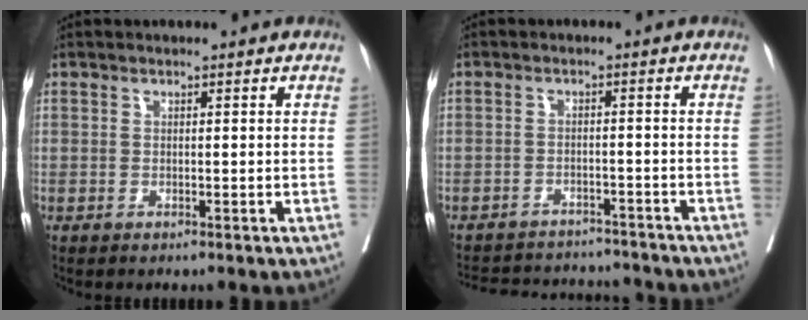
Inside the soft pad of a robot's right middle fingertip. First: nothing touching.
{"total": 12.4, "force": [-11.7, 3.7, 2.2], "torque": [-0.038, 0.015, -0.151]}